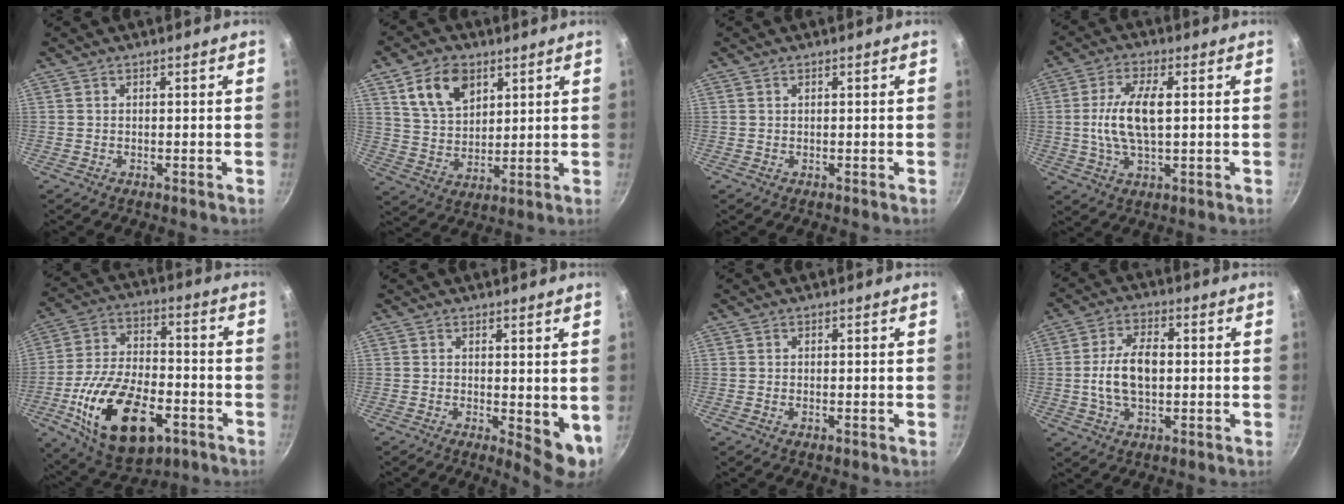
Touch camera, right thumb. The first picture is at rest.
{"total": 11.1, "force": [5.4, 7.3, 6.4], "torque": [-0.090, -0.018, 0.105]}
{"total": 0.0}
{"total": 10.0, "force": [0.9, 4.1, 9.0], "torque": [-0.179, 0.008, 0.012]}
{"total": 22.2, "force": [-8.3, 12.1, 16.7], "torque": [-0.288, 0.026, -0.135]}
{"total": 6.4, "force": [0.4, 2.7, 5.8], "torque": [-0.064, -0.010, 0.012]}
{"total": 0.9, "force": [-0.3, 0.4, 0.7], "torque": [-0.013, 0.000, -0.005]}
{"total": 9.5, "force": [-0.1, 5.4, 7.9], "torque": [-0.141, 0.016, -0.007]}